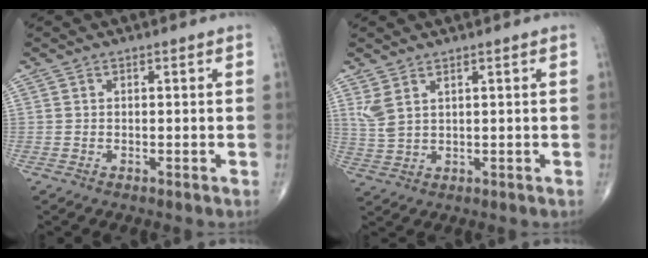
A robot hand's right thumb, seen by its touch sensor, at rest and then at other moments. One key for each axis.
{"total": 4.1, "fx": 2.2, "fy": 1.6, "fz": 3.0, "tx": -0.070, "ty": -0.005, "tz": 0.056}